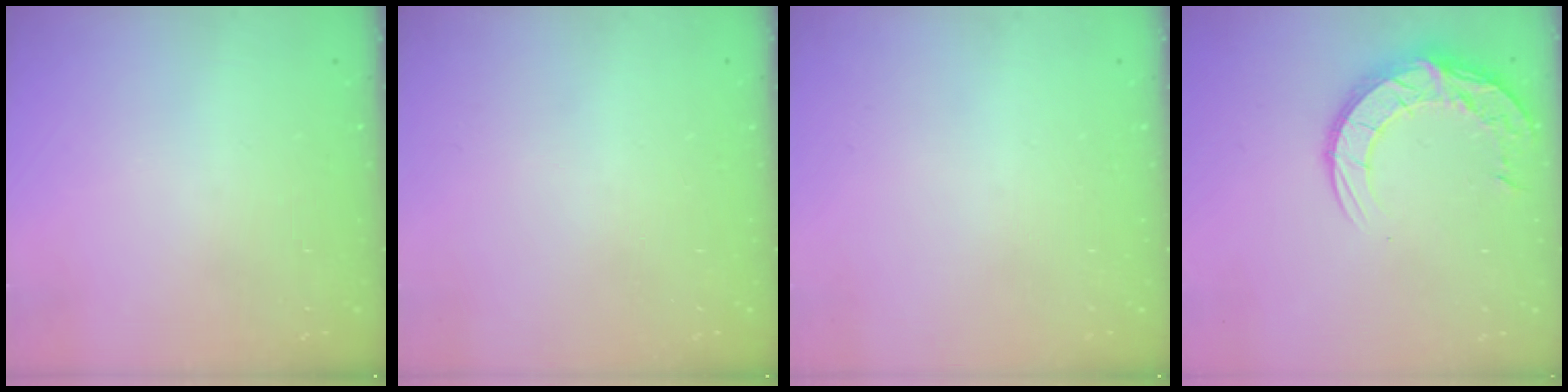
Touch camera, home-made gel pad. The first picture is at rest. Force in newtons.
{"total": 0.0}
{"total": 0.0}
{"total": 13.7, "press": 13.6, "slide": 1.1}